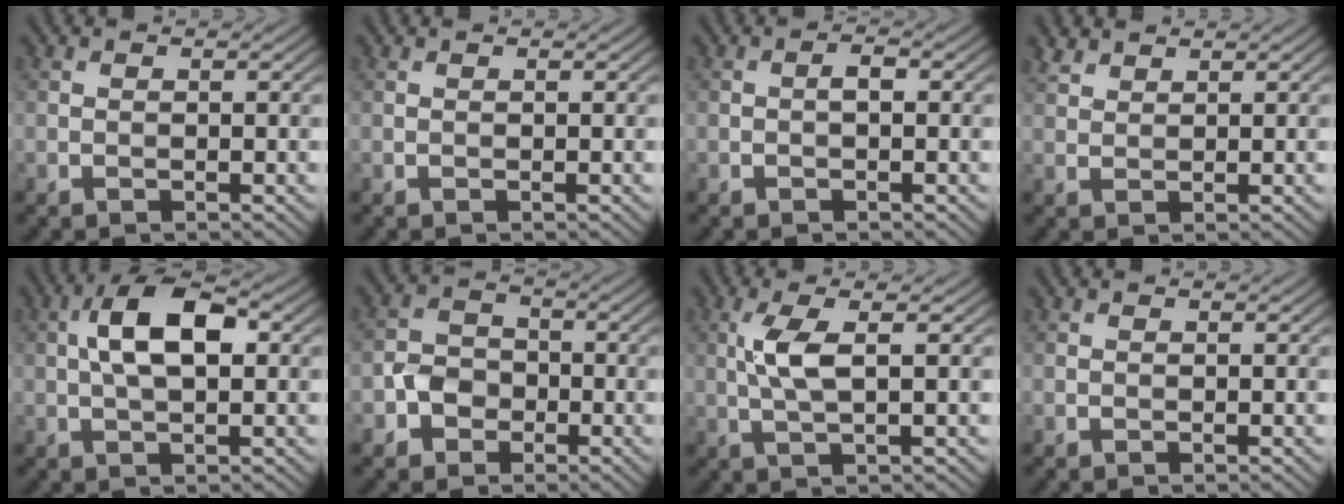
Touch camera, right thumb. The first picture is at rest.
{"total": 0.0}
{"total": 1.1, "force": [-0.2, 0.4, 1.0], "torque": [-0.019, 0.005, -0.005]}
{"total": 2.1, "force": [1.8, 0.9, 0.8], "torque": [-0.022, 0.005, 0.042]}
{"total": 7.7, "force": [1.1, 3.4, 6.8], "torque": [-0.134, 0.016, 0.013]}
{"total": 3.9, "force": [-1.7, 3.1, 1.5], "torque": [-0.029, 0.004, -0.039]}
{"total": 4.5, "force": [0.8, 1.1, 4.3], "torque": [-0.097, 0.005, 0.017]}
{"total": 0.0}